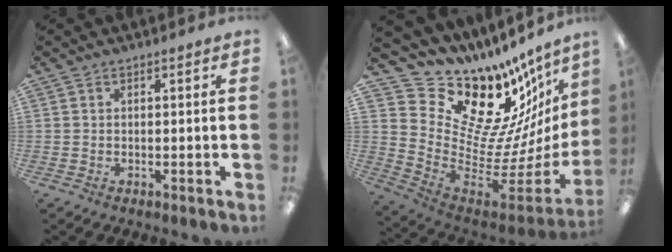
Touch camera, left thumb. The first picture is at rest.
{"total": 19.4, "force": [13.6, 11.2, 8.2], "torque": [-0.110, -0.143, 0.273]}